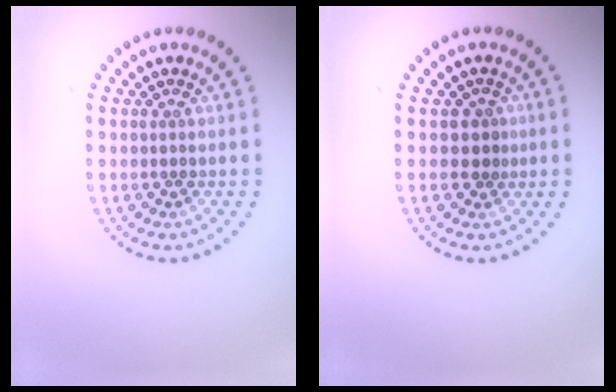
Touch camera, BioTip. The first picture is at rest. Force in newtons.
{"total": 1.6, "press": 1.3, "slide": 0.9}